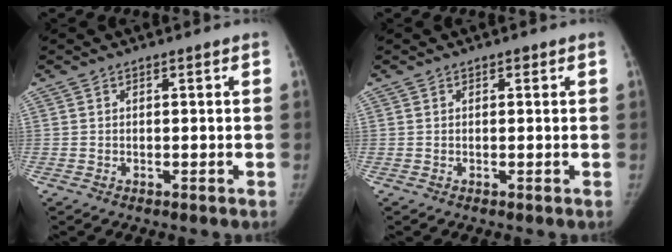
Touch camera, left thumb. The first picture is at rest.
{"total": 0.5, "force": [0.3, 0.4, 0.3], "torque": [0.000, 0.000, 0.002]}